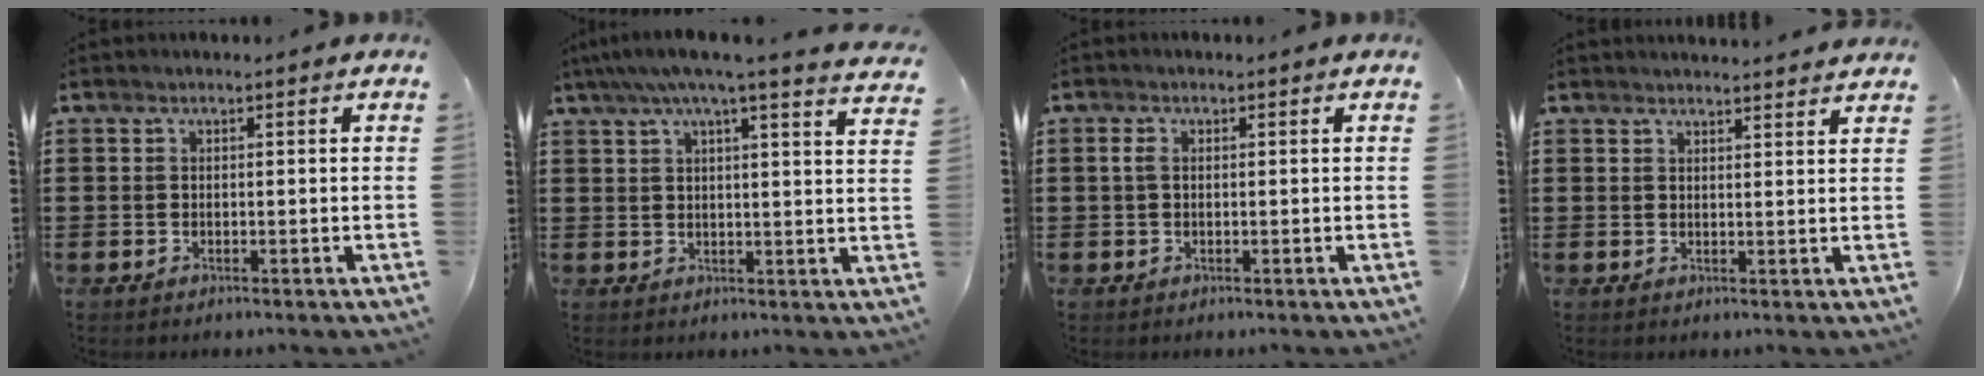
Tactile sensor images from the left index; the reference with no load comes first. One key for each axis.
{"total": 5.6, "fx": 4.5, "fy": -0.4, "fz": 3.2, "tx": -0.080, "ty": -0.020, "tz": 0.075}
{"total": 1.6, "fx": 0.3, "fy": 0.8, "fz": 1.3, "tx": -0.027, "ty": 0.006, "tz": 0.004}
{"total": 2.0, "fx": 2.0, "fy": -0.1, "fz": 0.1, "tx": -0.007, "ty": -0.004, "tz": 0.039}